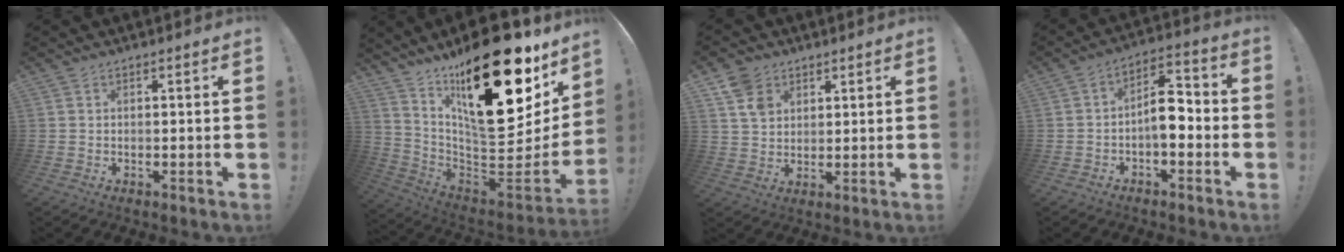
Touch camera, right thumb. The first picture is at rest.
{"total": 32.1, "force": [13.8, 13.7, 25.5], "torque": [-0.385, -0.102, 0.254]}
{"total": 8.0, "force": [4.6, 5.9, 2.7], "torque": [-0.048, -0.018, 0.093]}
{"total": 9.9, "force": [-2.2, 5.3, 8.1], "torque": [-0.124, 0.016, -0.037]}